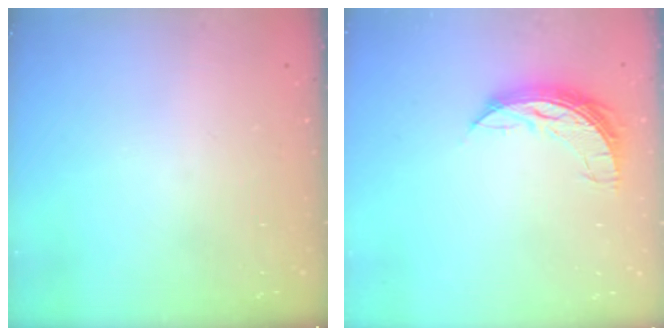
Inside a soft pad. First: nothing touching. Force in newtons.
{"total": 7.7, "press": 7.6, "slide": 0.6}